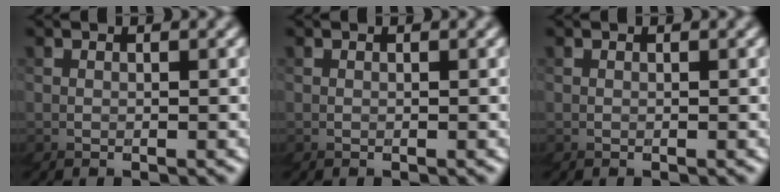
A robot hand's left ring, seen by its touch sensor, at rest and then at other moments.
{"total": 0.0}
{"total": 0.0}